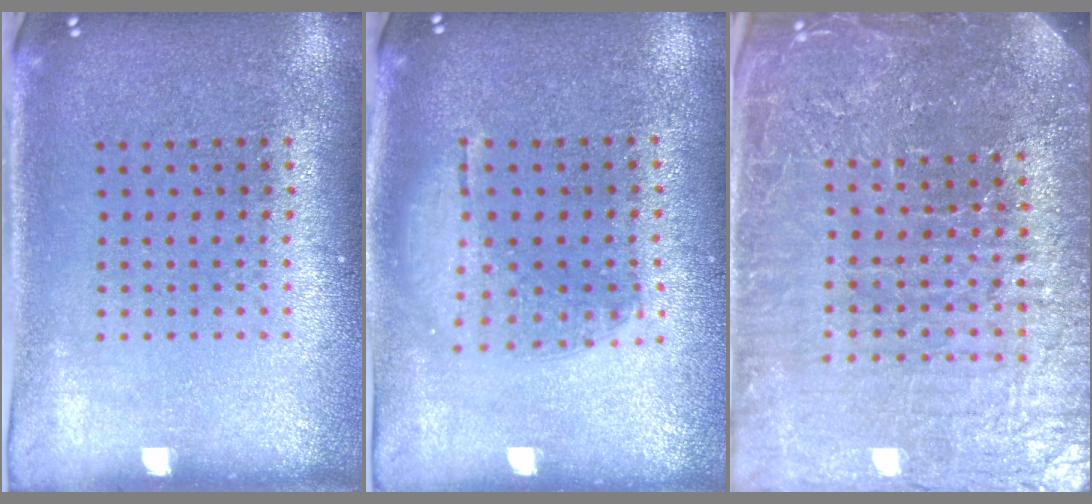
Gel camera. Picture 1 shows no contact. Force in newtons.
{"total": 1.3, "press": 1.1, "slide": 0.5}
{"total": 6.0, "press": 5.3, "slide": 2.8}